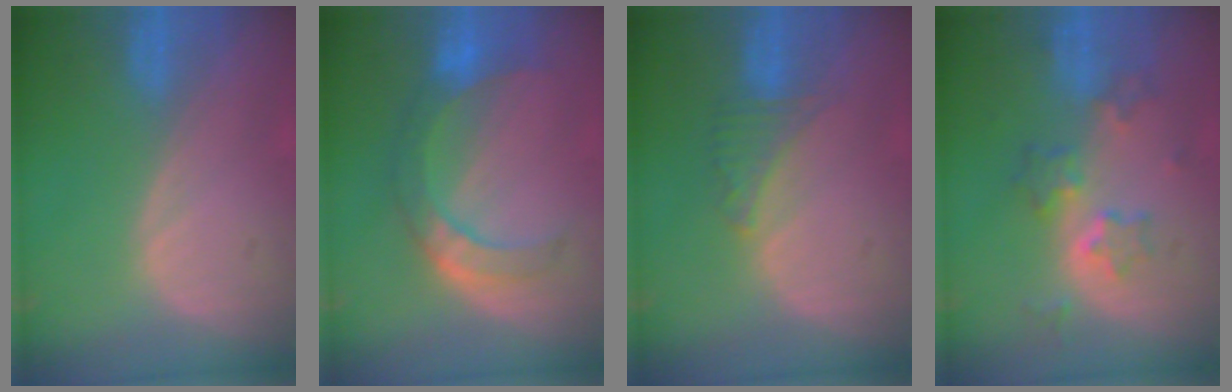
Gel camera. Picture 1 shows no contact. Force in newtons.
{"total": 7.4, "press": 7.2, "slide": 1.9}
{"total": 3.3, "press": 3.2, "slide": 0.7}
{"total": 6.0, "press": 5.8, "slide": 1.7}